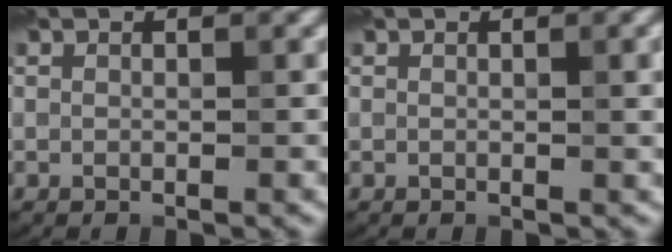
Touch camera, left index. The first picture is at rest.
{"total": 1.6, "force": [0.3, 0.4, 1.6], "torque": [-0.016, 0.002, 0.003]}